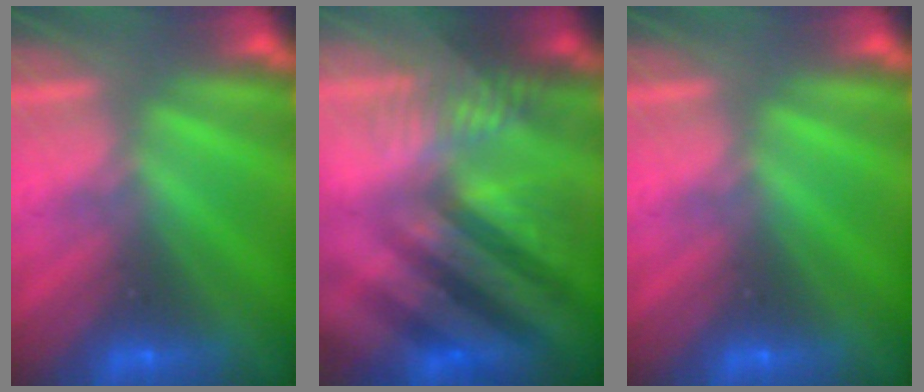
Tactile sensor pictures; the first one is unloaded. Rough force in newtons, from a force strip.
{"total": 6.9}
{"total": 0.0}